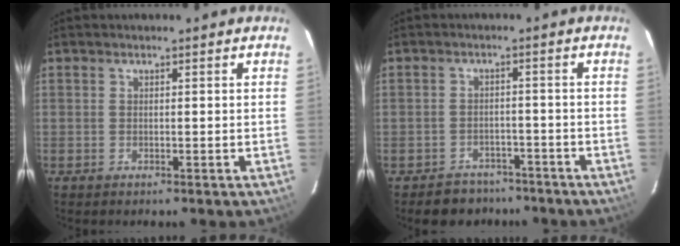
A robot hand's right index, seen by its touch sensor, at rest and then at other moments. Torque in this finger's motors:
{"motor_torque": [-0.40, 0.06, -0.78, -0.17]}